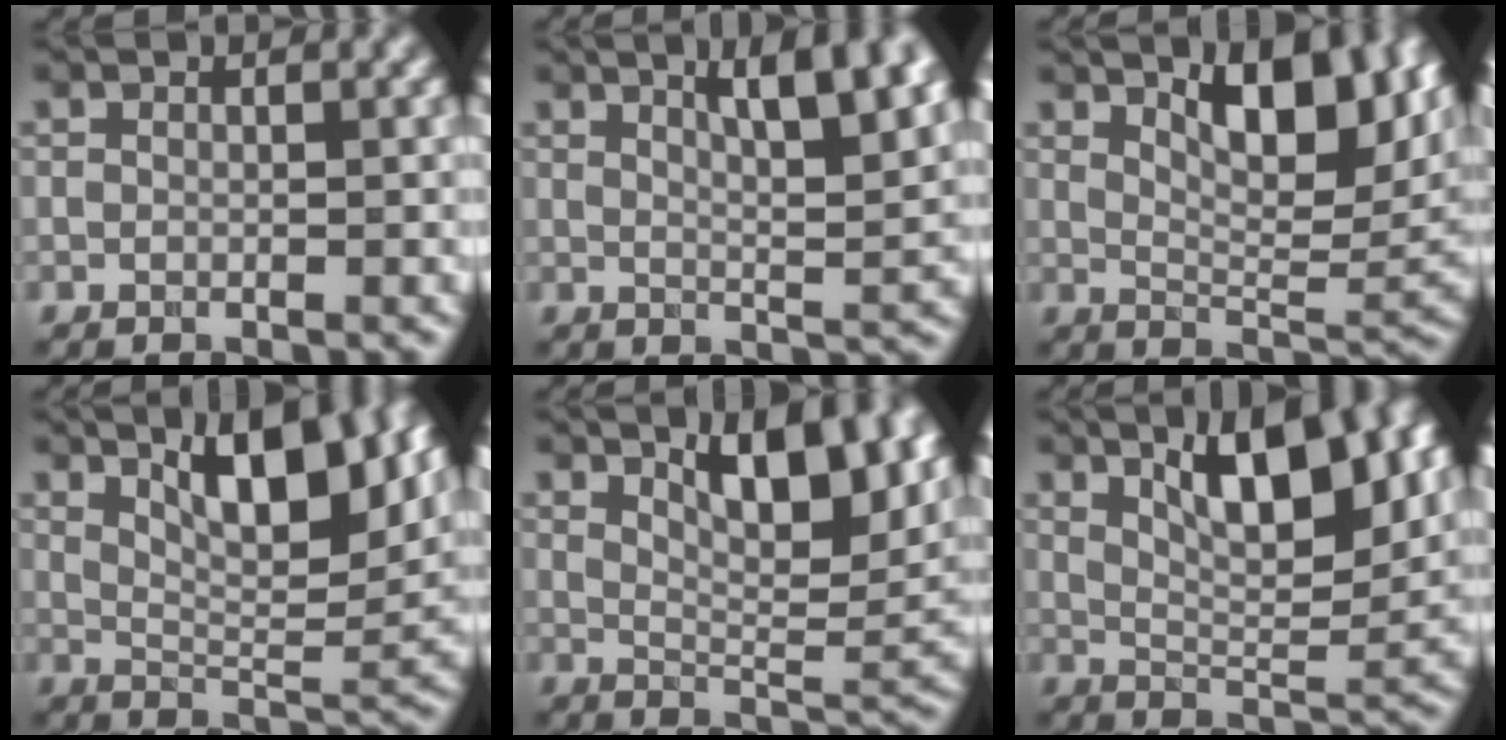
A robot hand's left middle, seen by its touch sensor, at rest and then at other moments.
{"total": 8.4, "force": [4.2, 2.4, 6.8], "torque": [-0.070, 0.021, 0.056]}
{"total": 9.8, "force": [4.6, 3.7, 7.9], "torque": [-0.112, 0.007, 0.070]}
{"total": 8.6, "force": [4.3, 2.6, 7.0], "torque": [-0.104, 0.001, 0.075]}
{"total": 8.9, "force": [4.8, 3.0, 6.9], "torque": [-0.098, 0.008, 0.072]}
{"total": 8.9, "force": [4.1, 2.8, 7.4], "torque": [-0.109, 0.004, 0.068]}